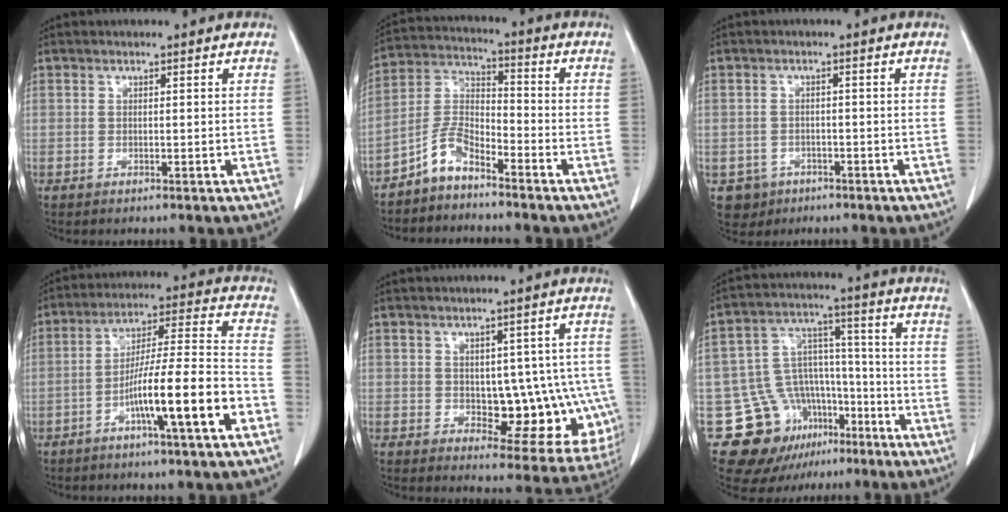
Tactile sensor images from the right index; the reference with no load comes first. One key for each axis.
{"total": 6.3, "fx": -4.9, "fy": 2.5, "fz": 3.1, "tx": -0.069, "ty": 0.011, "tz": -0.101}
{"total": 3.7, "fx": -1.8, "fy": 3.2, "fz": 0.2, "tx": -0.002, "ty": 0.010, "tz": -0.024}
{"total": 13.9, "fx": -6.1, "fy": 0.2, "fz": 12.5, "tx": -0.208, "ty": 0.008, "tz": -0.101}
{"total": 11.9, "fx": -1.4, "fy": 6.5, "fz": 9.8, "tx": -0.096, "ty": 0.019, "tz": 0.002}
{"total": 16.0, "fx": -8.9, "fy": 12.0, "fz": 5.8, "tx": -0.098, "ty": 0.075, "tz": -0.127}